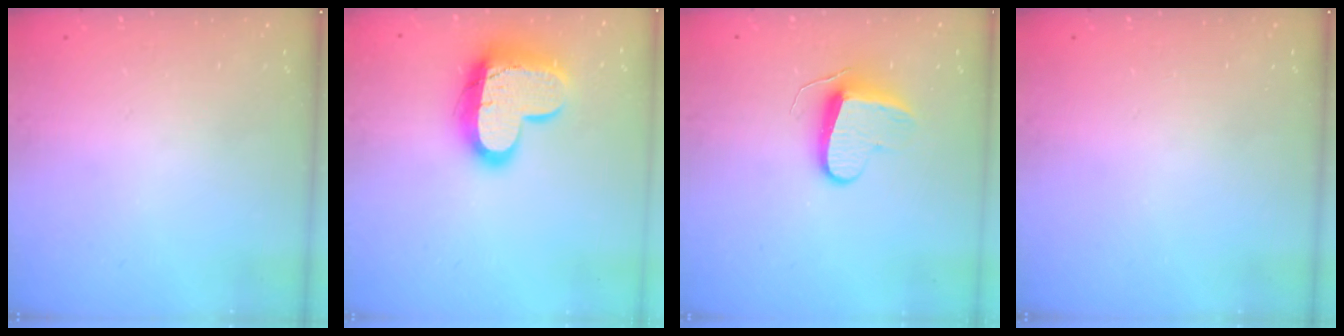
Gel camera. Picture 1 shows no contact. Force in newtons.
{"total": 16.4, "press": 16.3, "slide": 1.5}
{"total": 8.9, "press": 8.9, "slide": 0.1}
{"total": 0.0}